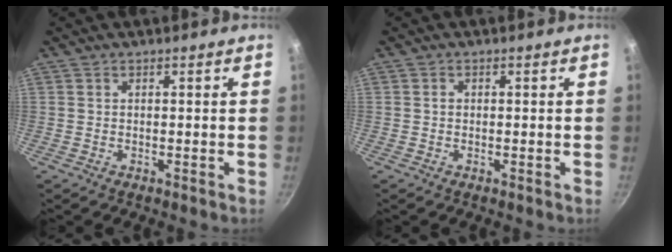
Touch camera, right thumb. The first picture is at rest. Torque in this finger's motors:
{"motor_torque": [-0.02, 0.16, 0.19, -0.26, -0.10]}